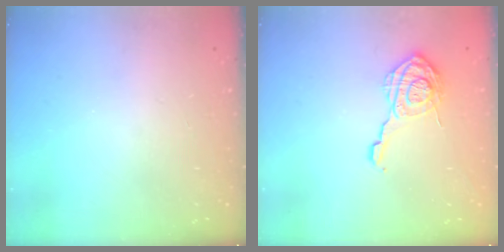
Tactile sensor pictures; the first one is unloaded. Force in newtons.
{"total": 15.7, "press": 15.6, "slide": 0.9}